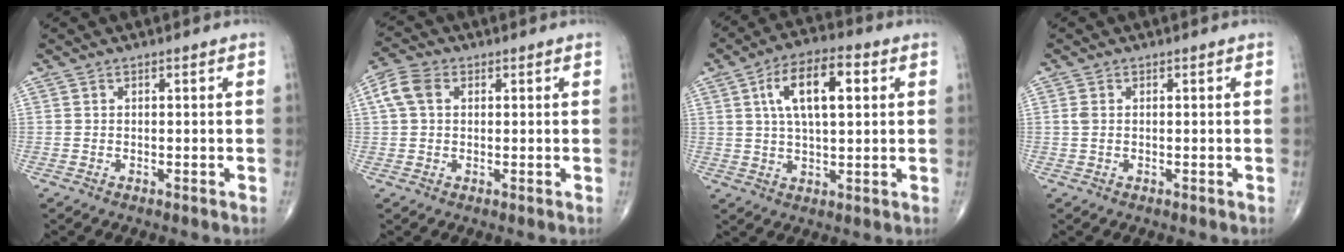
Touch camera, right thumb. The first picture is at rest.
{"total": 5.3, "force": [1.3, 3.7, 3.5], "torque": [-0.080, 0.016, 0.021]}
{"total": 12.2, "force": [3.4, 5.2, 10.5], "torque": [-0.174, 0.009, 0.055]}
{"total": 1.2, "force": [0.1, 0.7, 0.9], "torque": [-0.027, 0.002, 0.001]}